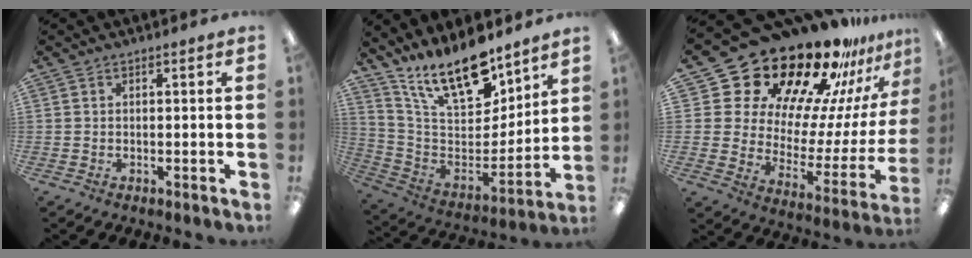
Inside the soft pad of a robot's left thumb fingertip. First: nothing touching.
{"total": 18.7, "force": [14.5, 7.1, 9.3], "torque": [-0.176, -0.097, 0.260]}
{"total": 25.9, "force": [20.9, 11.3, 10.3], "torque": [-0.167, -0.167, 0.376]}